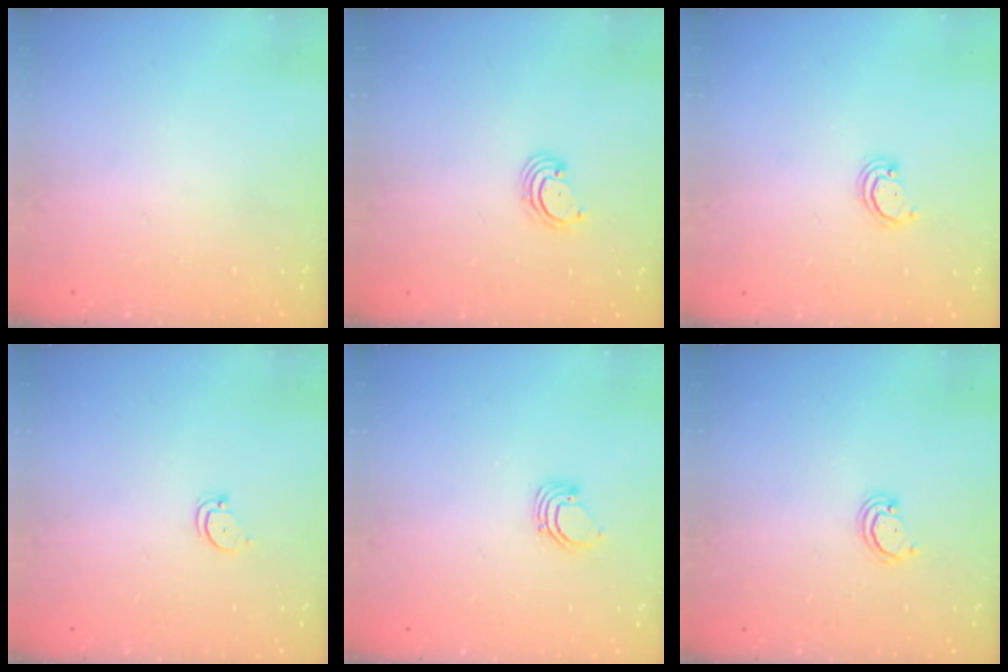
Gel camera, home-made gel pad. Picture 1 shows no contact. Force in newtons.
{"total": 2.7, "press": 2.6, "slide": 0.6}
{"total": 2.5, "press": 2.4, "slide": 0.2}
{"total": 2.3, "press": 2.3, "slide": 0.2}
{"total": 2.7, "press": 2.7, "slide": 0.1}
{"total": 2.5, "press": 2.4, "slide": 0.2}